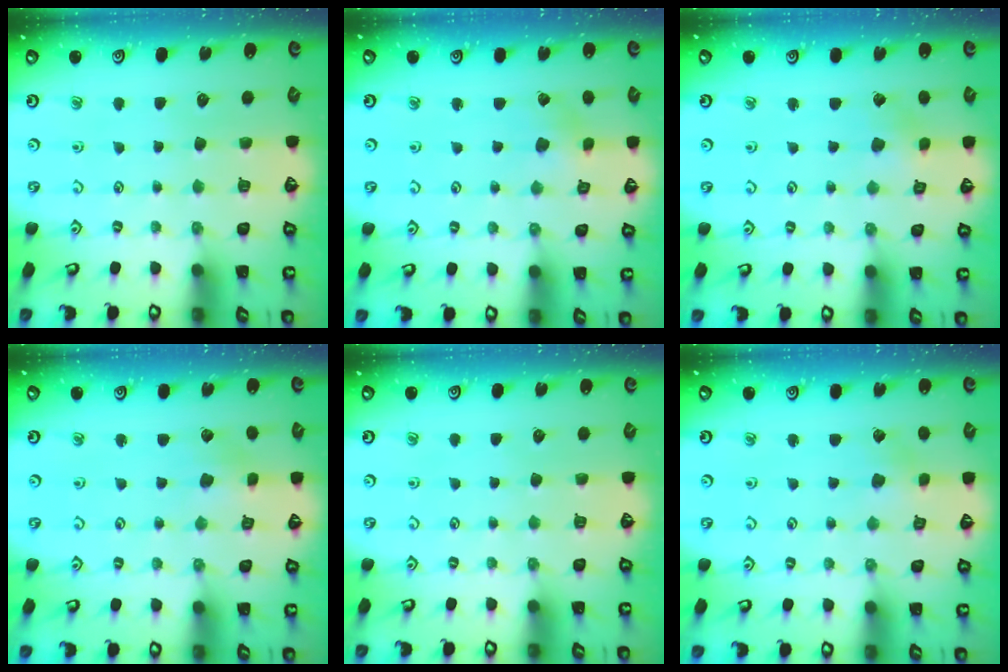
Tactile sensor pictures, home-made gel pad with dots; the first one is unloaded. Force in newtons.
{"total": 2.6, "press": 2.6, "slide": 0.4}
{"total": 1.8, "press": 1.8, "slide": 0.3}
{"total": 2.3, "press": 2.3, "slide": 0.3}
{"total": 0.0}
{"total": 2.1, "press": 2.1, "slide": 0.3}